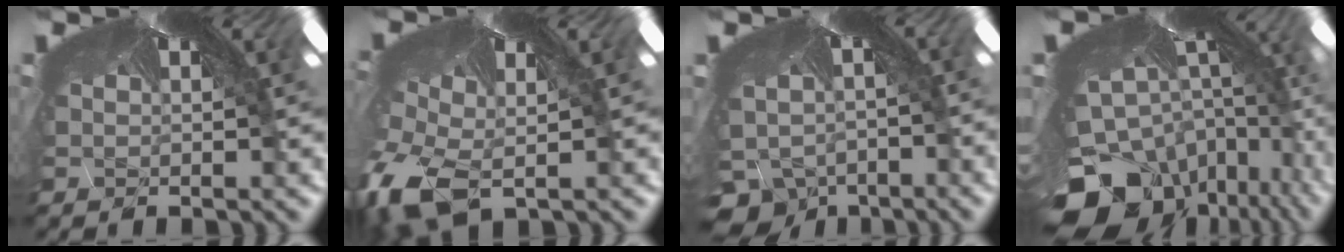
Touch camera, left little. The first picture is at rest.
{"total": 8.1, "force": [-7.7, 2.2, 1.7], "torque": [-0.106, -0.096, -0.102]}
{"total": 7.6, "force": [-7.2, 2.4, -0.1], "torque": [-0.018, -0.068, -0.083]}
{"total": 10.2, "force": [-10.1, 1.6, -0.4], "torque": [-0.042, -0.118, -0.119]}